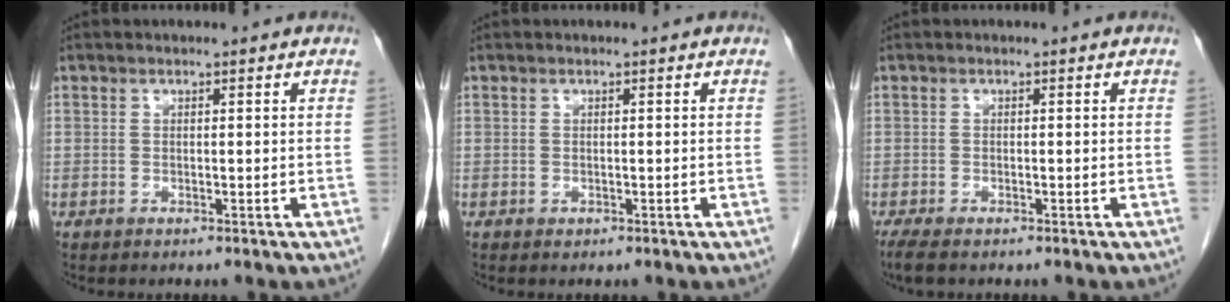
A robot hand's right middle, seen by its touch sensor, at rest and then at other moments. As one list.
[{"total": 0.0}, {"total": 3.1, "force": [-2.3, 0.9, 1.8], "torque": [-0.038, -0.012, -0.036]}]